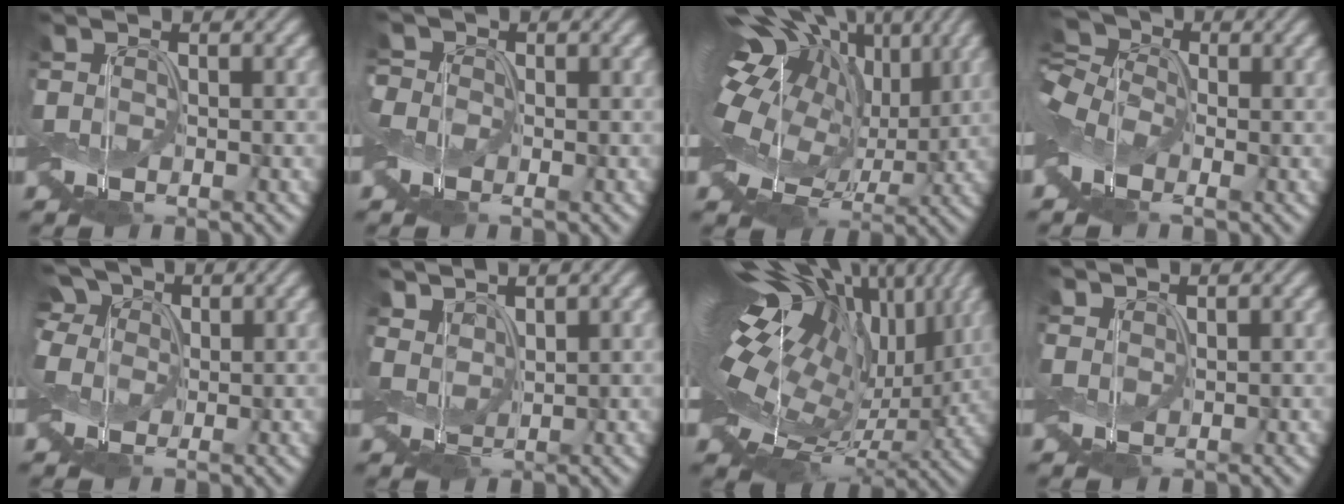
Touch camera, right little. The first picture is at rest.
{"total": 3.4, "force": [1.2, 2.8, 1.4], "torque": [-0.058, 0.019, -0.001]}
{"total": 15.6, "force": [4.6, 10.0, 11.0], "torque": [-0.225, 0.030, 0.085]}
{"total": 4.4, "force": [-1.1, 3.3, 2.6], "torque": [-0.072, 0.016, -0.031]}
{"total": 4.5, "force": [2.7, 3.1, 2.0], "torque": [-0.058, 0.006, 0.043]}
{"total": 2.3, "force": [1.9, 0.9, 1.0], "torque": [-0.031, 0.007, 0.026]}
{"total": 18.0, "force": [4.7, 9.6, 14.5], "torque": [-0.259, 0.007, 0.099]}
{"total": 0.9, "force": [0.9, 0.0, -0.1], "torque": [-0.002, 0.003, 0.018]}